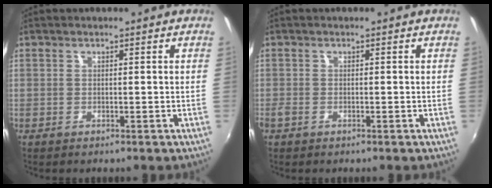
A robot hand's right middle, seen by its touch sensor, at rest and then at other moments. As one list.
[{"total": 1.4, "force": [-1.0, 0.7, 0.7], "torque": [-0.015, -0.004, -0.021]}]